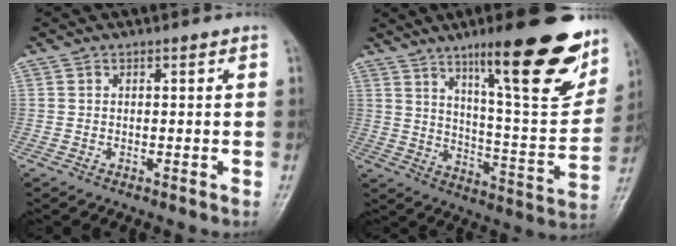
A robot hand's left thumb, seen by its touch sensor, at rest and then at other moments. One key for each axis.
{"total": 23.9, "fx": 14.3, "fy": 5.3, "fz": 18.4, "tx": -0.226, "ty": -0.062, "tz": 0.218}